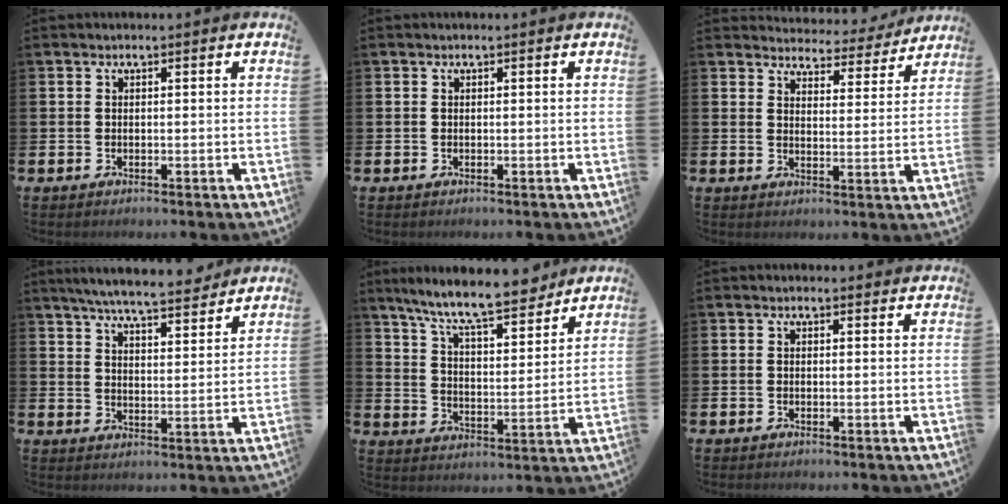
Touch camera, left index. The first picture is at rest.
{"total": 0.0}
{"total": 4.4, "force": [4.3, 1.0, 0.1], "torque": [-0.009, -0.038, 0.071]}
{"total": 6.8, "force": [6.4, 0.5, 2.0], "torque": [-0.047, -0.041, 0.111]}
{"total": 10.4, "force": [9.3, 1.4, 4.4], "torque": [-0.113, -0.051, 0.164]}
{"total": 0.0}